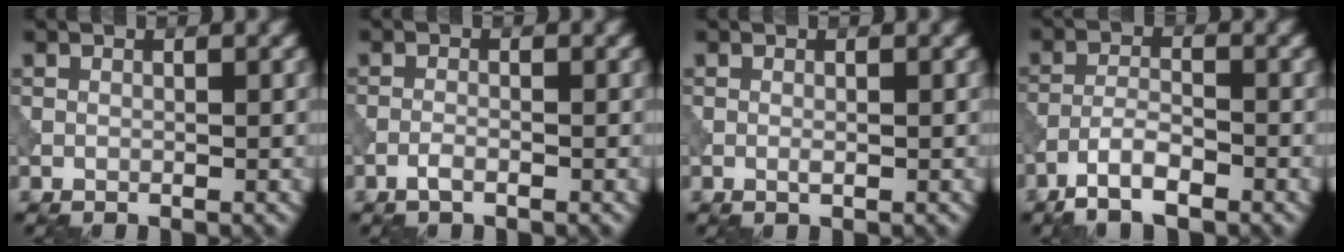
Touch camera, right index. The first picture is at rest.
{"total": 1.0, "force": [-0.7, 0.2, 0.7], "torque": [-0.016, 0.002, -0.017]}
{"total": 0.5, "force": [-0.1, 0.1, 0.5], "torque": [-0.011, -0.002, -0.002]}
{"total": 3.7, "force": [-2.7, 1.0, 2.4], "torque": [-0.049, 0.001, -0.060]}